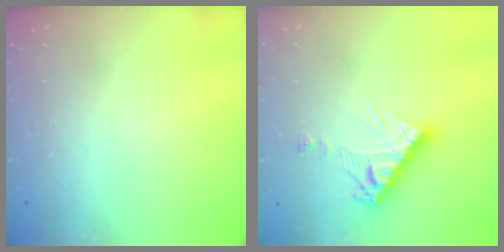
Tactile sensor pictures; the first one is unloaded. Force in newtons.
{"total": 10.5, "press": 10.5, "slide": 0.8}